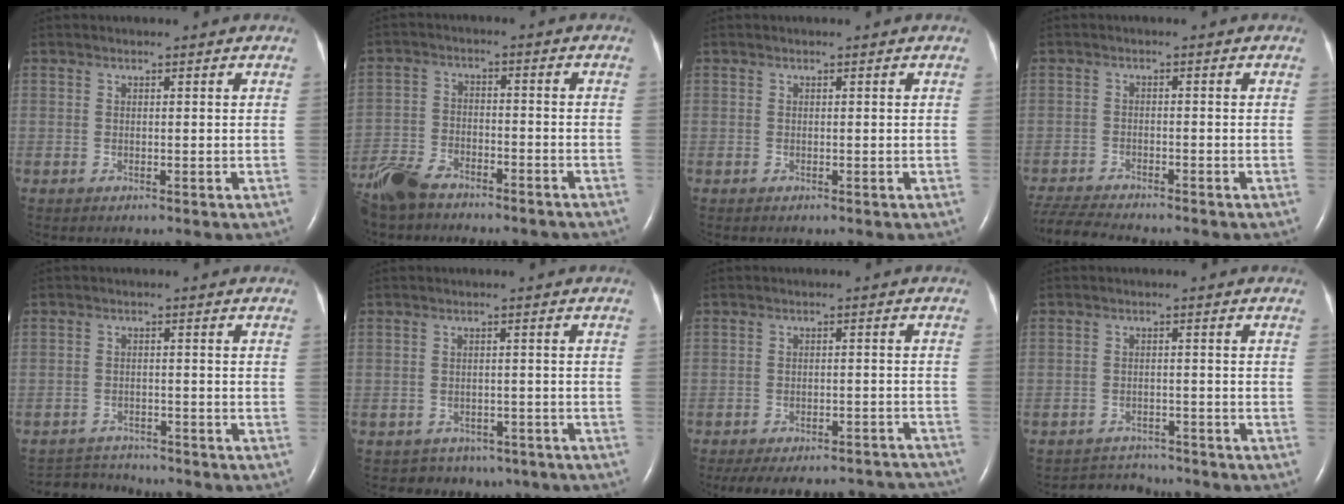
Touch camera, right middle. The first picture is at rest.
{"total": 11.7, "force": [-9.6, 4.5, 4.9], "torque": [-0.107, -0.009, -0.161]}
{"total": 0.0}
{"total": 7.9, "force": [-7.4, 0.4, 2.8], "torque": [-0.052, -0.018, -0.125]}
{"total": 5.3, "force": [-5.2, 0.7, -0.4], "torque": [-0.001, -0.001, -0.087]}
{"total": 5.8, "force": [-4.3, 3.8, 0.4], "torque": [-0.004, 0.015, -0.045]}
{"total": 20.1, "force": [-18.0, 6.1, 6.4], "torque": [-0.115, 0.003, -0.216]}
{"total": 4.1, "force": [-3.9, 0.7, -0.9], "torque": [0.007, 0.003, -0.061]}